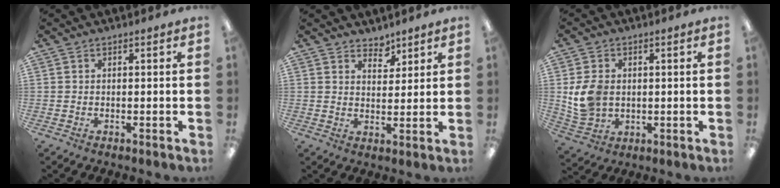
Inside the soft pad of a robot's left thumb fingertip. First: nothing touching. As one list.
[{"total": 4.3, "force": [3.8, 1.9, 0.5], "torque": [0.004, -0.027, 0.068]}, {"total": 8.8, "force": [1.1, 6.7, 5.6], "torque": [-0.115, 0.005, 0.022]}]